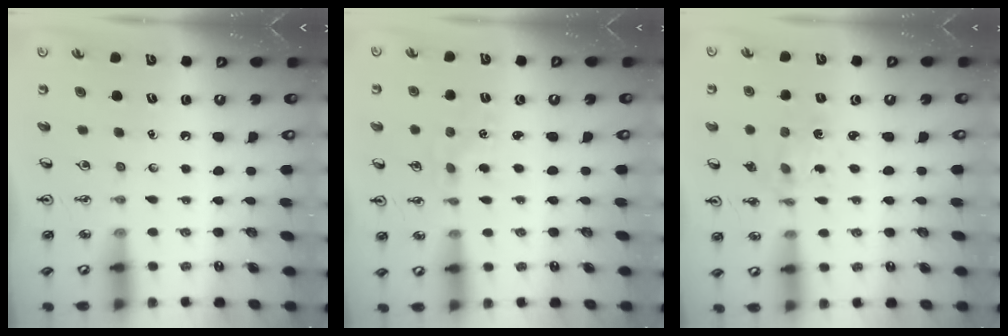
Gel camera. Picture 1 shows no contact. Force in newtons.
{"total": 0.8, "press": 0.8, "slide": 0.1}
{"total": 1.8, "press": 1.8, "slide": 0.3}